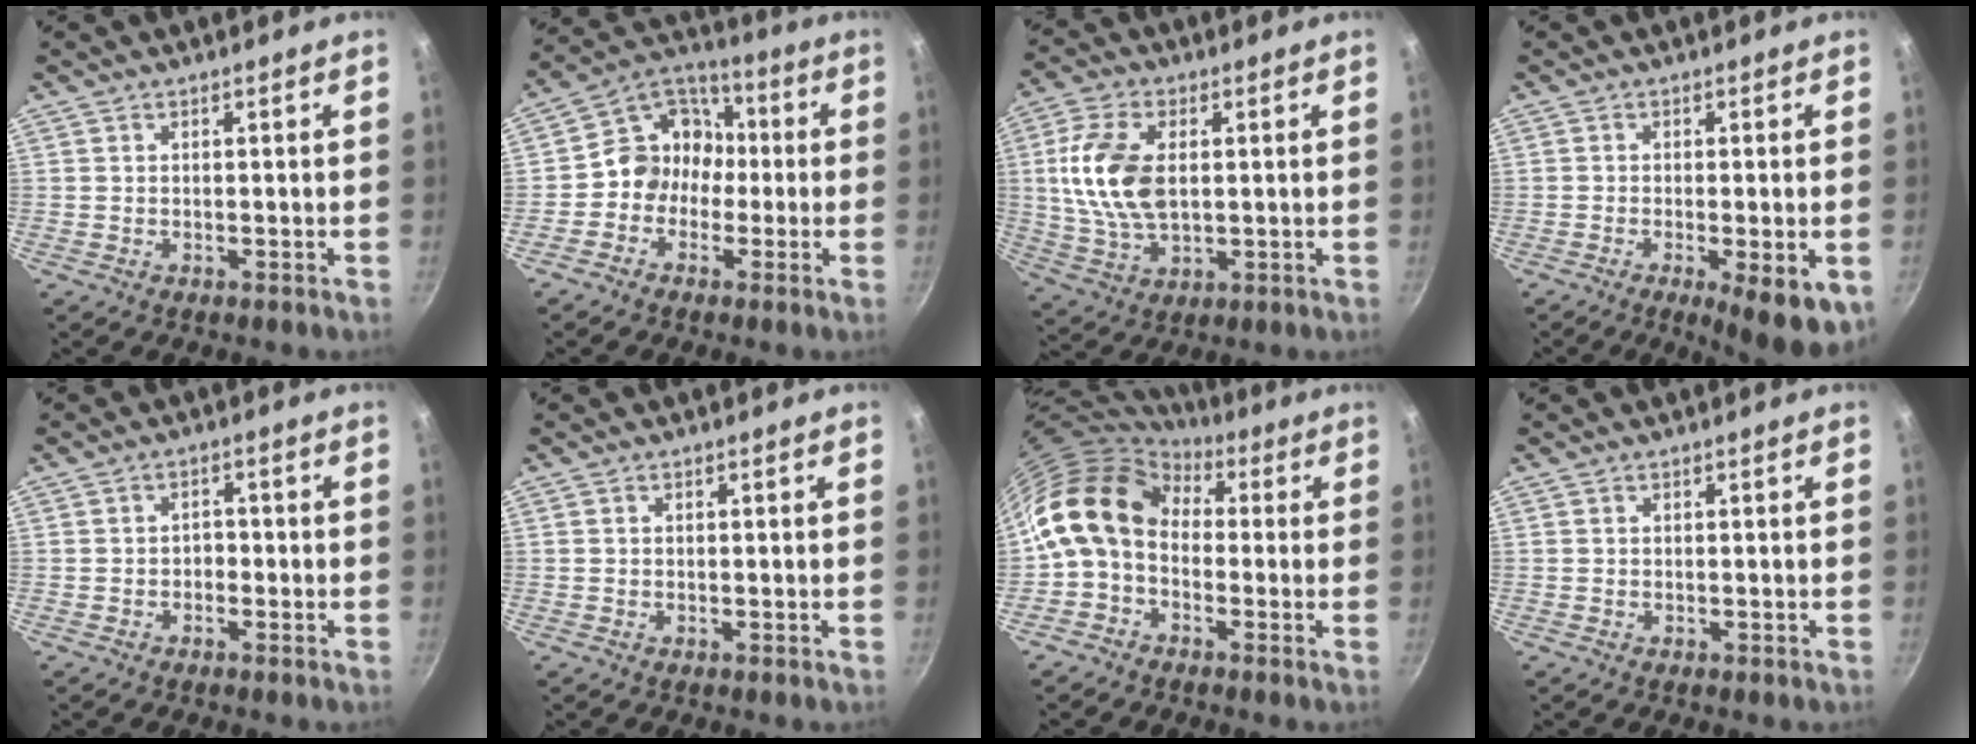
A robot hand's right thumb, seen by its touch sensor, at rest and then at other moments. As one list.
[{"total": 10.2, "force": [-1.6, 9.0, 4.5], "torque": [-0.027, 0.043, -0.053]}, {"total": 13.5, "force": [1.6, 7.8, 10.9], "torque": [-0.205, -0.001, 0.031]}, {"total": 9.5, "force": [-3.2, 2.5, 8.6], "torque": [-0.112, -0.002, -0.039]}, {"total": 1.9, "force": [-0.9, 1.4, 0.9], "torque": [0.000, 0.013, -0.016]}, {"total": 0.0}, {"total": 12.2, "force": [0.7, 9.1, 8.0], "torque": [-0.123, 0.028, -0.012]}, {"total": 0.0}]